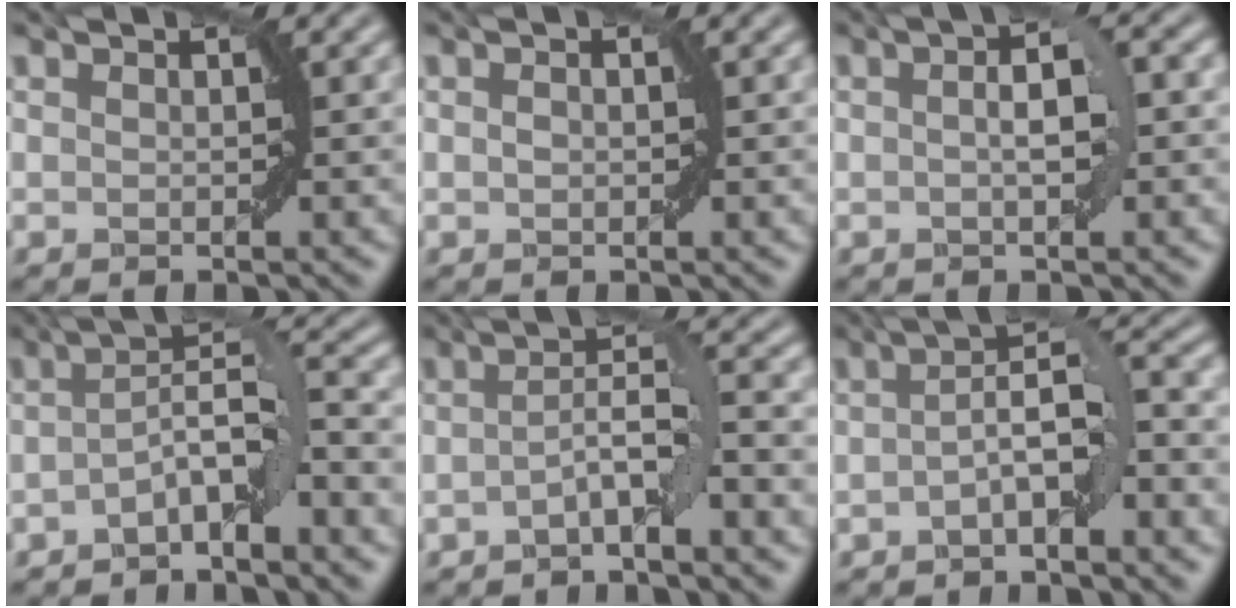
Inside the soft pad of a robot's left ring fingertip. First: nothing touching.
{"total": 0.7, "force": [0.0, 0.5, 0.5], "torque": [-0.009, 0.002, 0.001]}
{"total": 3.6, "force": [0.3, 1.0, 3.4], "torque": [-0.052, 0.008, 0.000]}
{"total": 4.3, "force": [-1.9, 0.9, 3.7], "torque": [-0.066, 0.016, -0.043]}
{"total": 3.4, "force": [-1.3, 0.3, 3.1], "torque": [-0.053, 0.015, -0.032]}
{"total": 4.5, "force": [-1.2, 1.2, 4.2], "torque": [-0.071, 0.018, -0.029]}